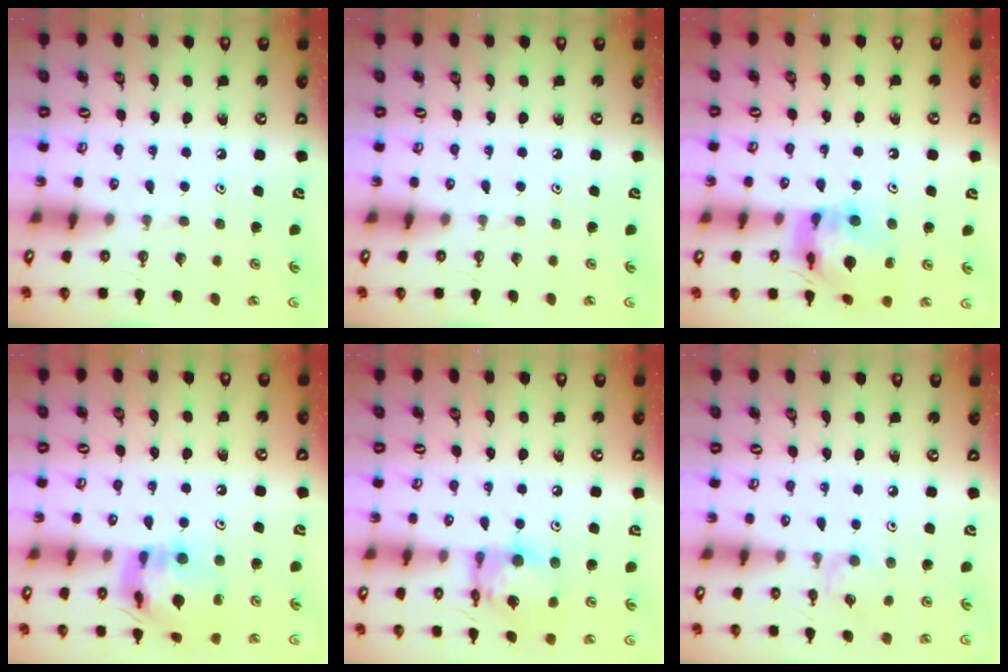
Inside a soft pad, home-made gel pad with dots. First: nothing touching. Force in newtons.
{"total": 0.0}
{"total": 12.3, "press": 12.2, "slide": 1.1}
{"total": 16.0, "press": 15.9, "slide": 1.4}
{"total": 13.5, "press": 13.5, "slide": 1.1}
{"total": 4.6, "press": 4.6, "slide": 0.5}